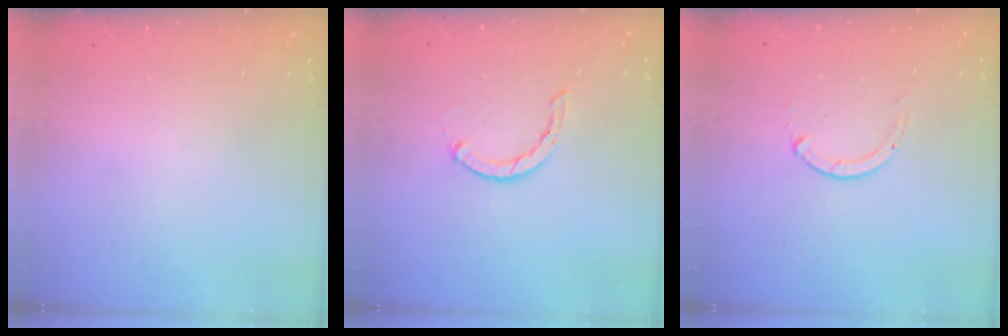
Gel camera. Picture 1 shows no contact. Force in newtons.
{"total": 1.2, "press": 1.2, "slide": 0.2}
{"total": 0.0}